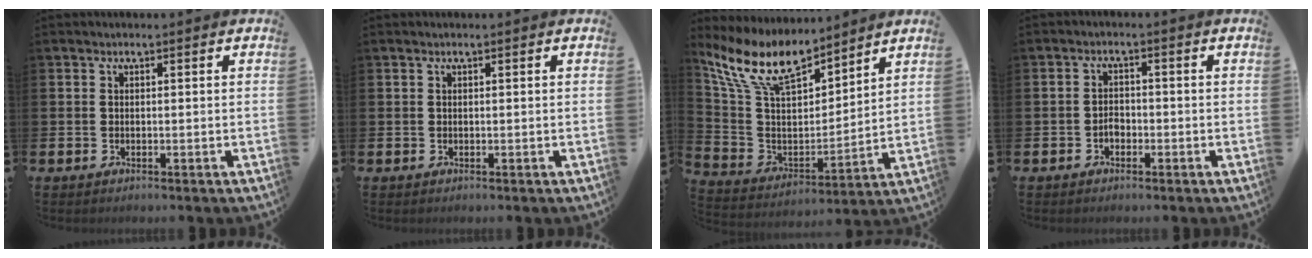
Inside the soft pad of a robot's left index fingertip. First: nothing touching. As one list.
[{"total": 0.0}, {"total": 10.9, "force": [9.1, 3.8, 4.6], "torque": [-0.135, -0.054, 0.164]}, {"total": 1.7, "force": [-1.3, 1.0, 0.5], "torque": [-0.005, 0.002, -0.028]}]